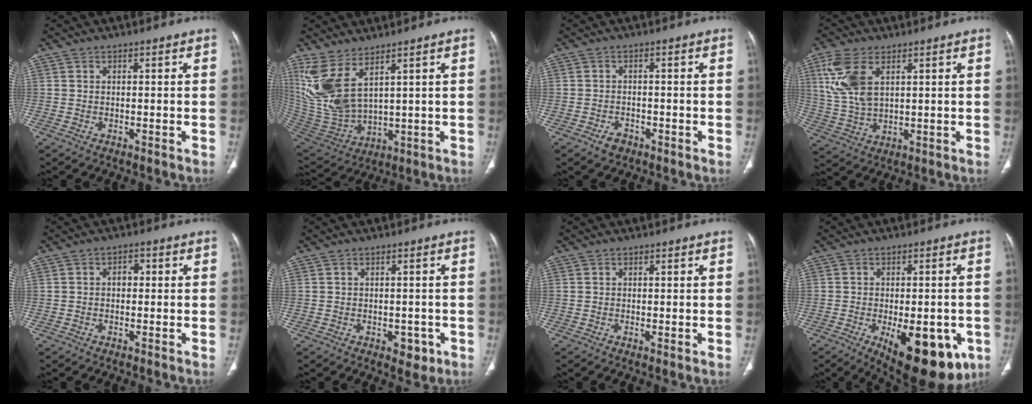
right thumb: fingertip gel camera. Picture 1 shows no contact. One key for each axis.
{"total": 12.9, "fx": 6.5, "fy": 5.6, "fz": 9.7, "tx": -0.214, "ty": -0.036, "tz": 0.159}
{"total": 2.4, "fx": -1.5, "fy": 1.5, "fz": 1.0, "tx": -0.015, "ty": 0.010, "tz": -0.021}
{"total": 10.5, "fx": 4.0, "fy": 5.5, "fz": 8.0, "tx": -0.182, "ty": -0.005, "tz": 0.087}
{"total": 2.1, "fx": 0.0, "fy": 1.5, "fz": 1.5, "tx": -0.014, "ty": 0.010, "tz": -0.004}
{"total": 3.3, "fx": -1.4, "fy": 2.2, "fz": 2.1, "tx": -0.009, "ty": 0.003, "tz": -0.012}
{"total": 0.6, "fx": -0.1, "fy": 0.1, "fz": 0.6, "tx": -0.017, "ty": -0.004, "tz": -0.004}
{"total": 17.8, "fx": -6.6, "fy": 8.1, "fz": 14.5, "tx": -0.152, "ty": -0.001, "tz": -0.072}